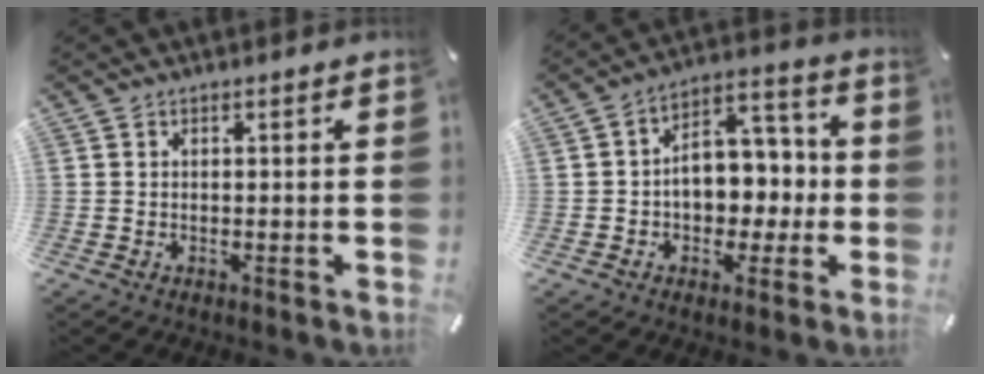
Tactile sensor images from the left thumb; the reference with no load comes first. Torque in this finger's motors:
{"motor_torque": [1.58, 2.05, 0.35, 0.11, 0.09]}